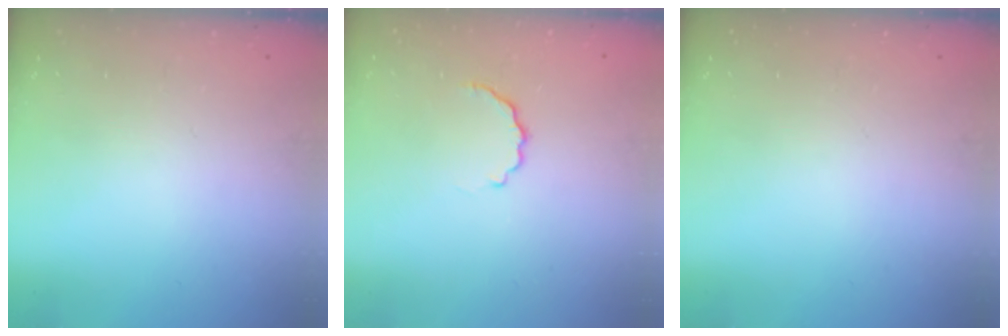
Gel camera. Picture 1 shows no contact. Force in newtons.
{"total": 5.0, "press": 4.8, "slide": 1.3}
{"total": 0.0}